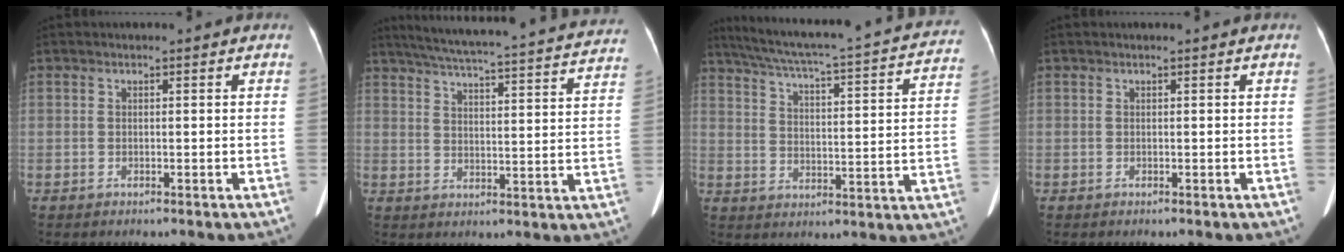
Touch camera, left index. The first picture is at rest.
{"total": 29.0, "force": [26.5, 1.9, 11.6], "torque": [-0.188, -0.038, 0.326]}
{"total": 26.1, "force": [22.8, 2.3, 12.4], "torque": [-0.197, -0.028, 0.286]}
{"total": 0.0}